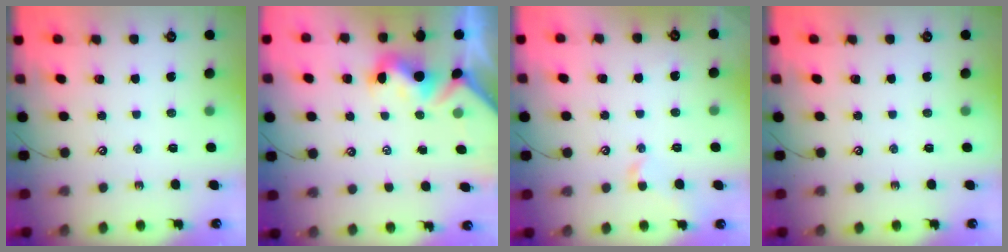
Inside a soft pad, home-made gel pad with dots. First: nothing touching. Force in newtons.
{"total": 2.2, "press": 2.2, "slide": 0.5}
{"total": 1.4, "press": 1.3, "slide": 0.6}
{"total": 0.0}